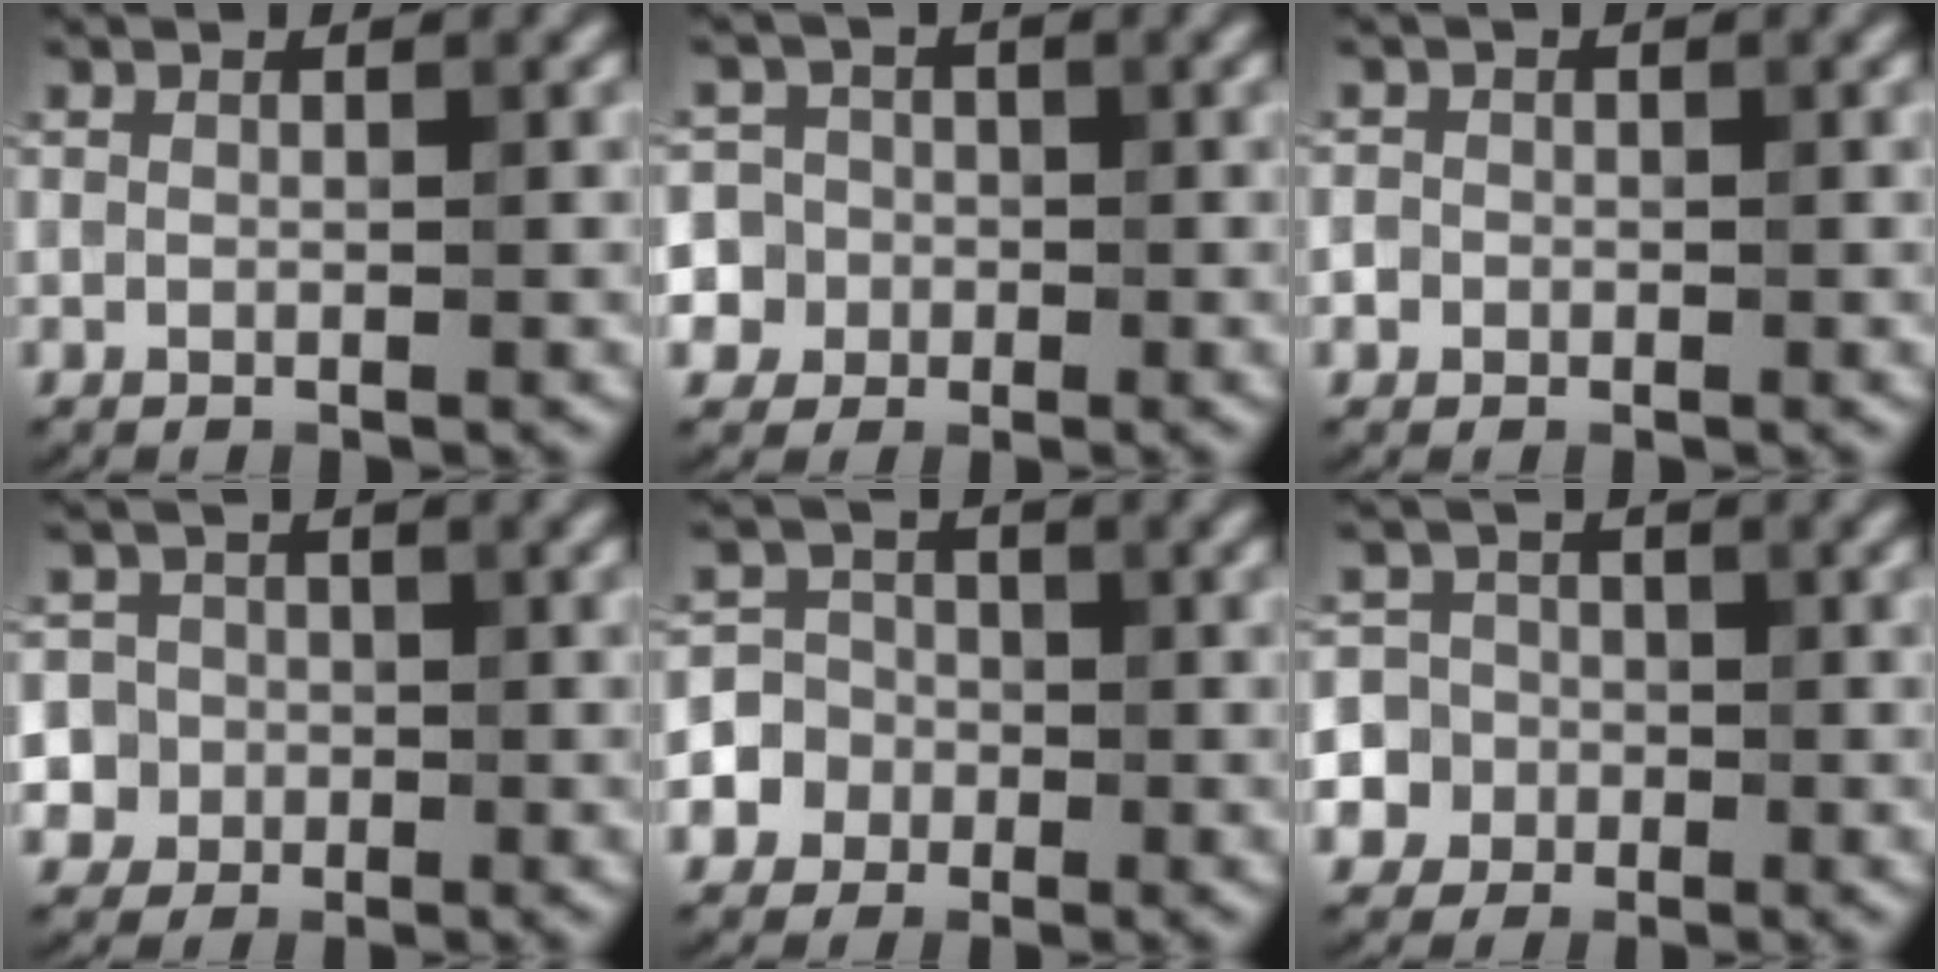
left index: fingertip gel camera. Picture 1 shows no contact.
{"total": 8.4, "force": [-2.0, 7.9, 2.0], "torque": [-0.053, 0.019, -0.072]}
{"total": 1.5, "force": [-0.5, 1.4, 0.3], "torque": [0.012, 0.017, -0.025]}
{"total": 7.7, "force": [-1.1, 7.4, 1.9], "torque": [-0.043, 0.023, -0.048]}
{"total": 4.4, "force": [-1.5, 4.1, 0.3], "torque": [0.012, 0.016, -0.041]}
{"total": 8.0, "force": [-2.8, 7.4, 1.3], "torque": [-0.038, 0.005, -0.080]}